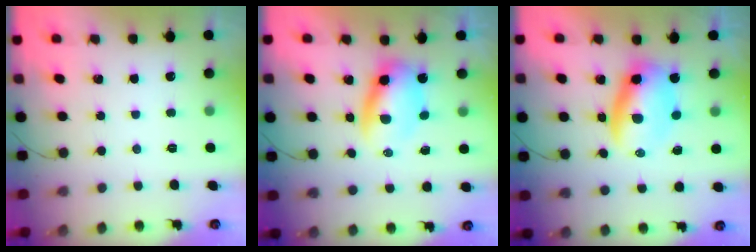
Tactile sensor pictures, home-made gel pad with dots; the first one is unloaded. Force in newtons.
{"total": 7.0, "press": 6.9, "slide": 1.4}
{"total": 7.1, "press": 6.8, "slide": 2.1}